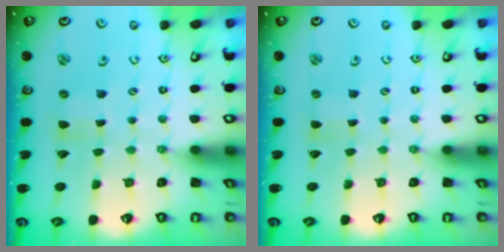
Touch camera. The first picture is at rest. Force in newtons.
{"total": 0.6, "press": 0.6, "slide": 0.1}